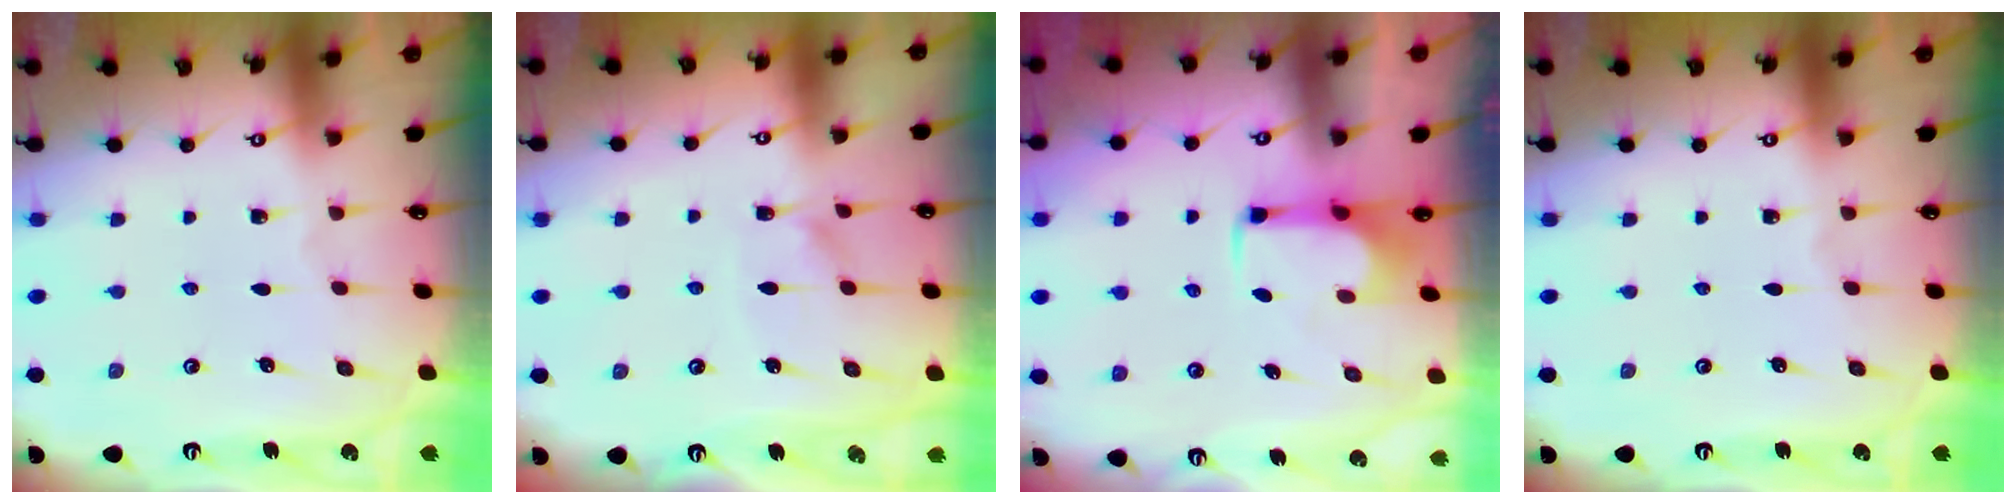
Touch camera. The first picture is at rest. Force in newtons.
{"total": 7.5, "press": 7.5, "slide": 0.6}
{"total": 2.2, "press": 2.1, "slide": 0.4}
{"total": 0.0}